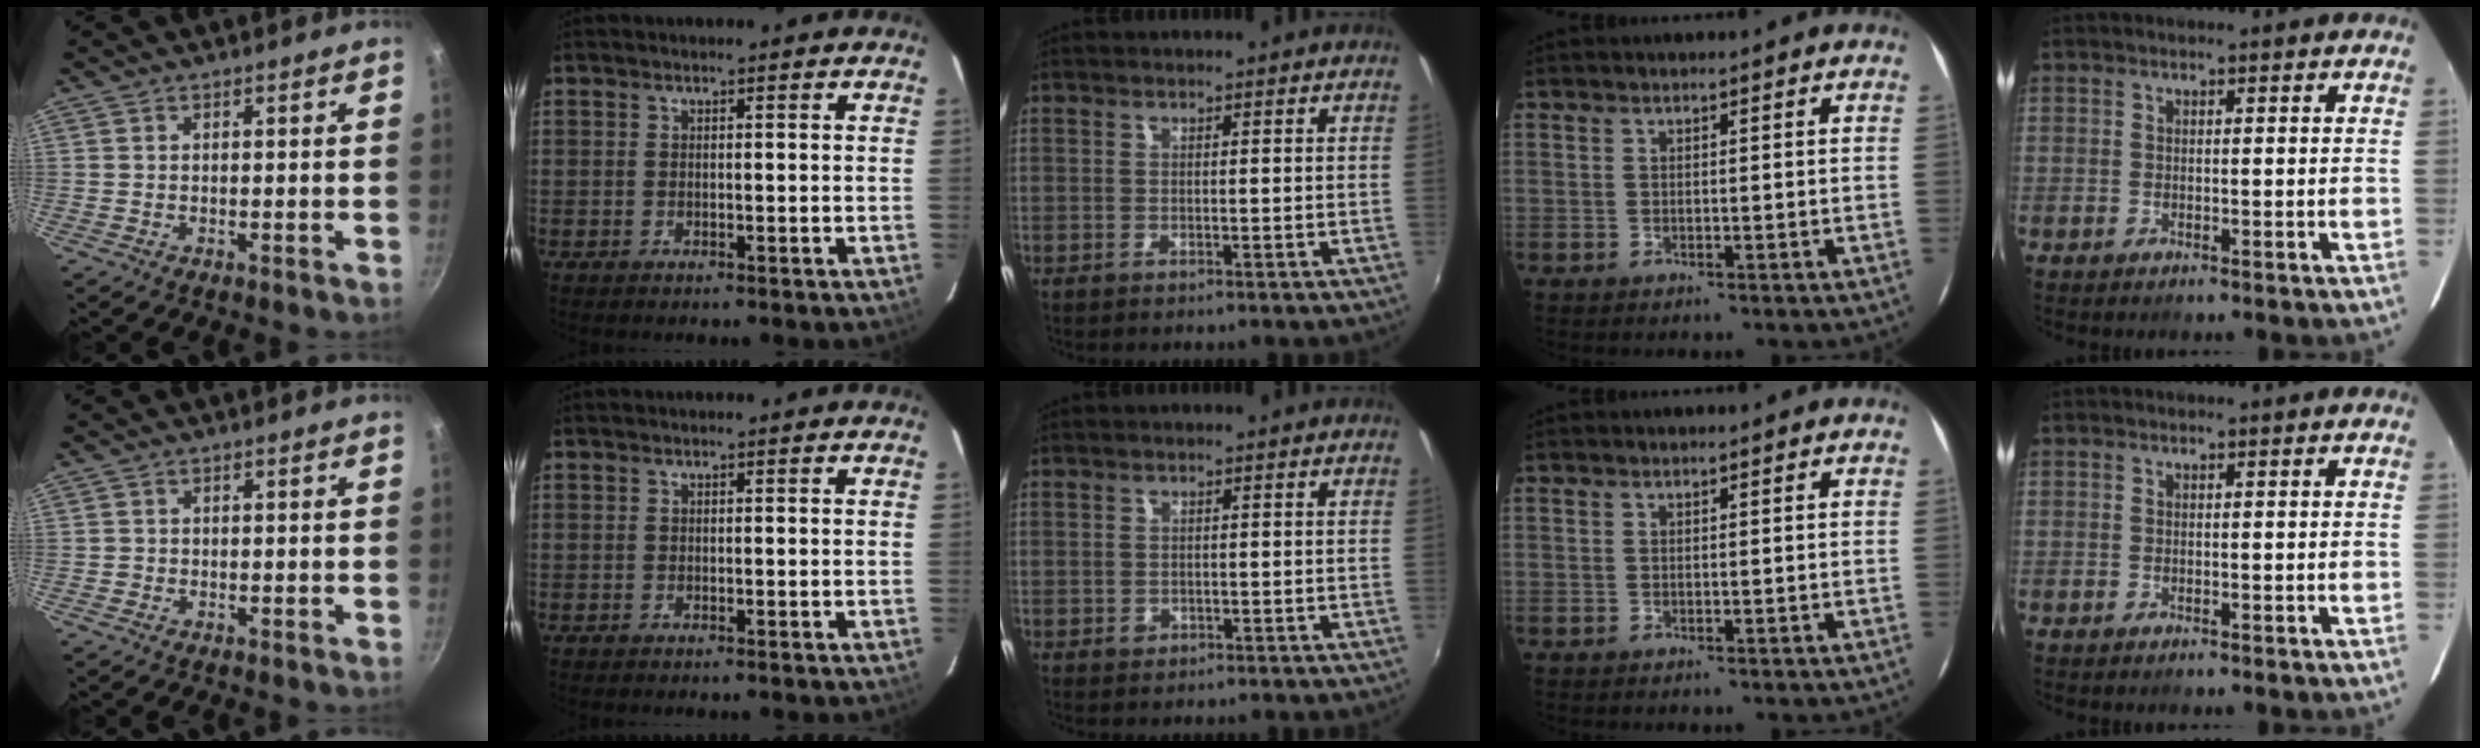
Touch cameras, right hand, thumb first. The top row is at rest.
{"thumb": {"total": 0.6, "force": [-0.2, 0.6, 0.0], "torque": [0.002, 0.002, -0.005]}, "middle": {"total": 1.2, "force": [-0.5, 1.1, 0.3], "torque": [-0.005, -0.002, -0.006]}}